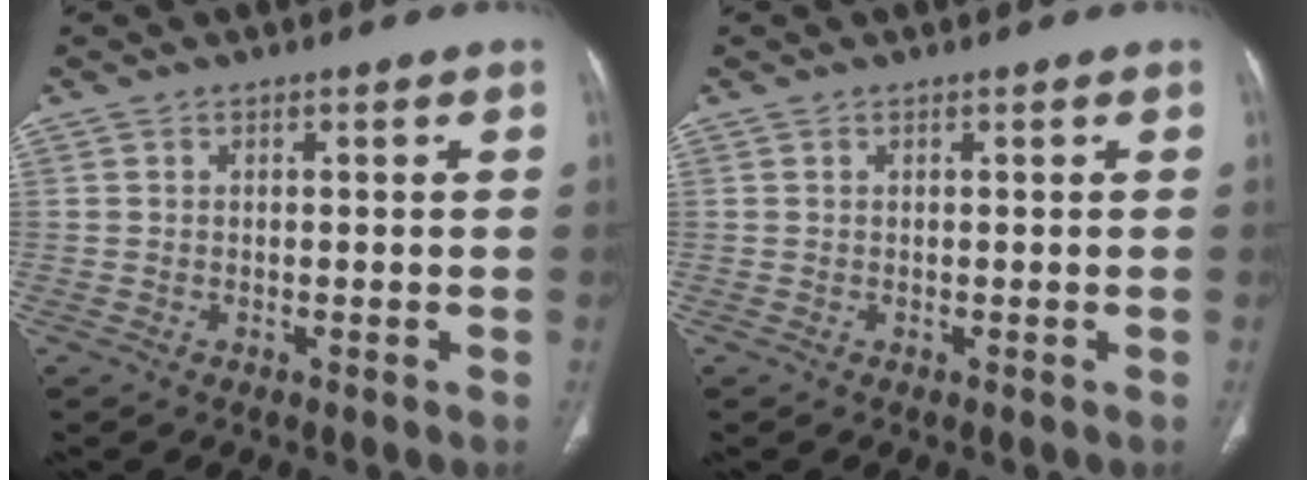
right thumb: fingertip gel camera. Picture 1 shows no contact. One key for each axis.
{"total": 0.0}